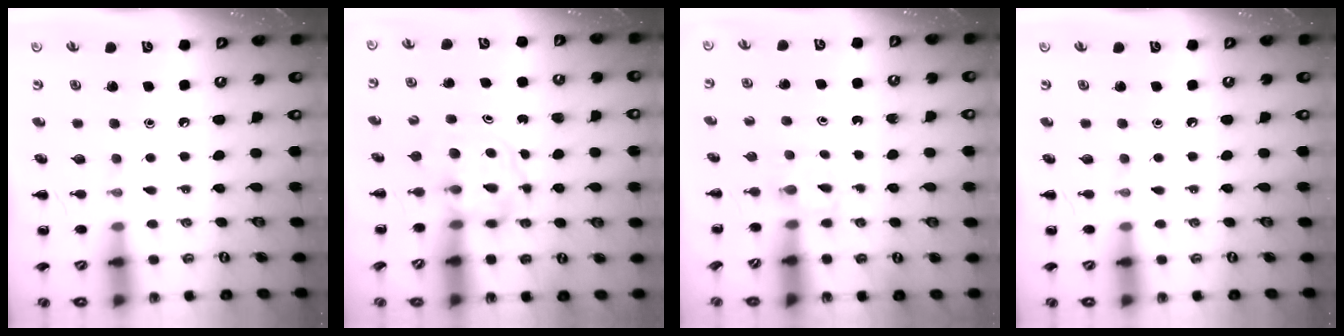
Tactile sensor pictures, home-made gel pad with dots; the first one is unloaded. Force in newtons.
{"total": 3.8, "press": 3.8, "slide": 0.2}
{"total": 2.3, "press": 2.1, "slide": 0.9}
{"total": 0.0}